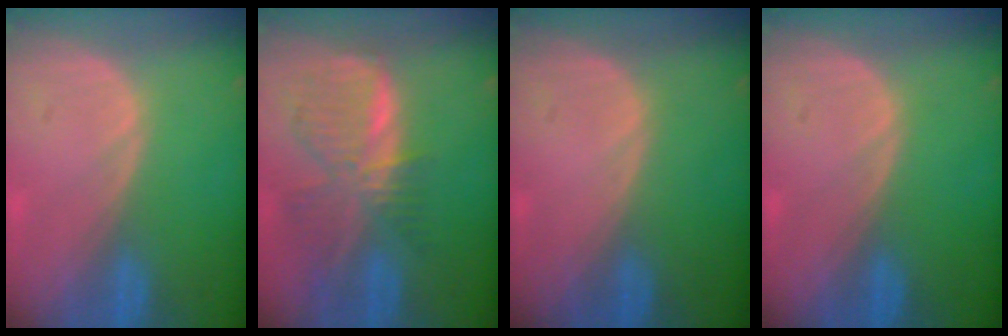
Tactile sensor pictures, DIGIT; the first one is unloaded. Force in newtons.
{"total": 8.7, "press": 7.5, "slide": 4.3}
{"total": 0.0}
{"total": 0.0}